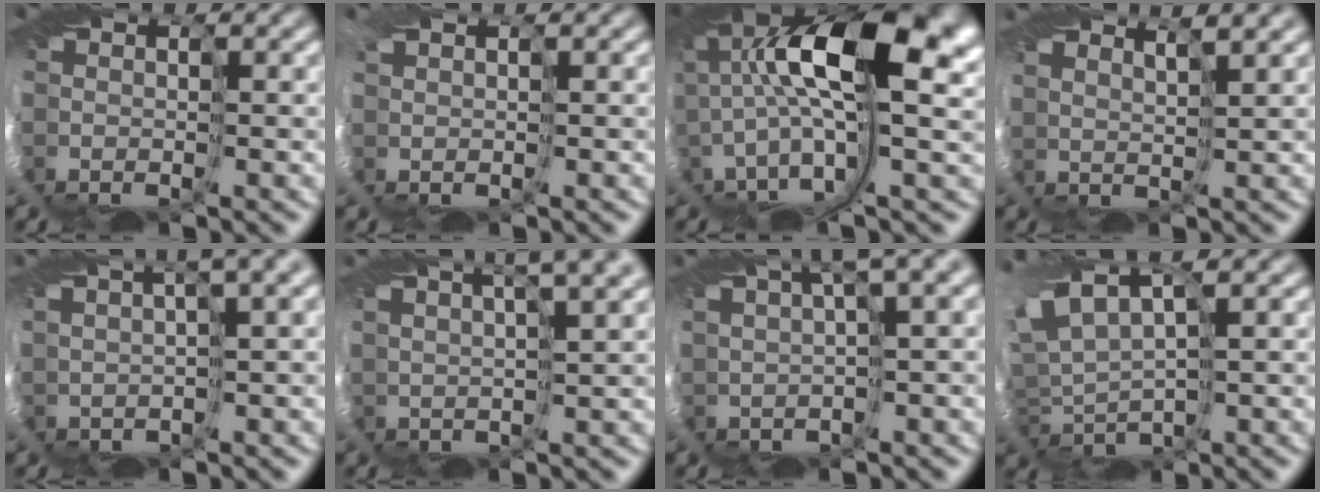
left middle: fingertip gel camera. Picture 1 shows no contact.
{"total": 2.5, "force": [0.5, -2.0, -1.3], "torque": [0.022, -0.001, 0.005]}
{"total": 12.3, "force": [2.9, 3.3, 11.5], "torque": [-0.215, 0.000, 0.053]}
{"total": 3.5, "force": [1.6, -2.8, -1.4], "torque": [0.041, 0.005, 0.007]}
{"total": 4.1, "force": [2.7, -0.9, 2.9], "torque": [-0.018, 0.022, 0.033]}
{"total": 4.6, "force": [3.8, -1.1, 2.3], "torque": [-0.003, 0.038, 0.029]}
{"total": 4.1, "force": [2.6, -1.5, 2.8], "torque": [-0.031, 0.012, 0.050]}
{"total": 2.5, "force": [1.5, -0.3, 2.1], "torque": [-0.061, -0.004, 0.021]}